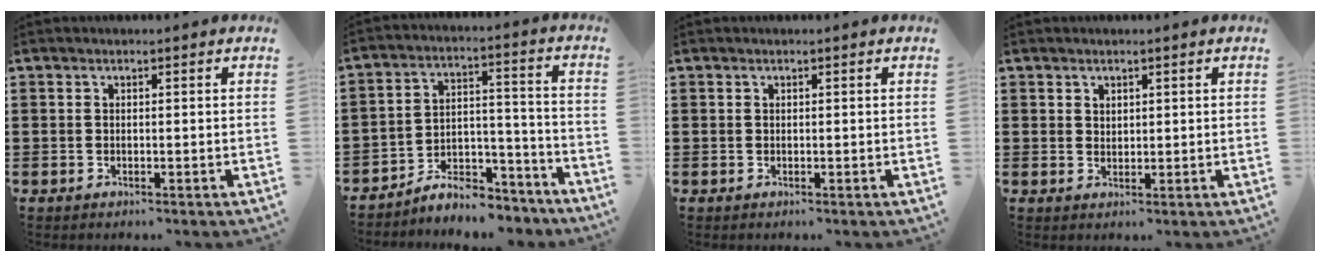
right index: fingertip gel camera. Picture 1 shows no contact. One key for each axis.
{"total": 6.9, "fx": -6.3, "fy": 2.1, "fz": 1.6, "tx": -0.027, "ty": 0.020, "tz": -0.122}
{"total": 0.0}
{"total": 1.5, "fx": 1.2, "fy": 0.9, "fz": 0.2, "tx": -0.006, "ty": 0.003, "tz": 0.023}